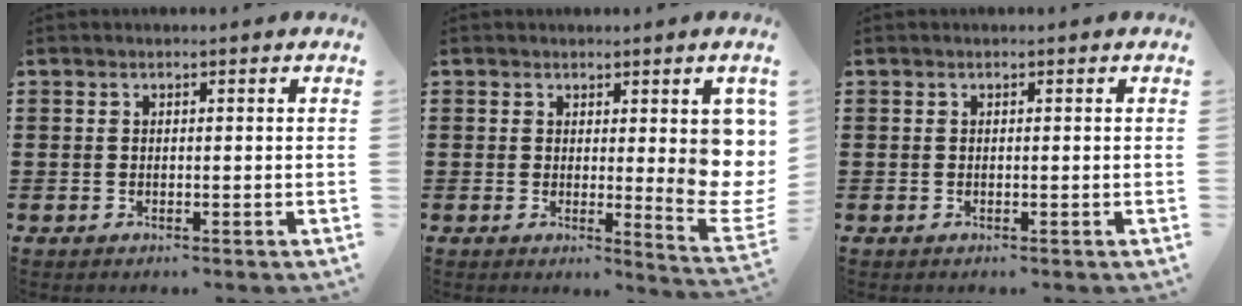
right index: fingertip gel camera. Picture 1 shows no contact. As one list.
[{"total": 6.3, "force": [2.2, 2.2, 5.5], "torque": [-0.059, -0.028, 0.037]}, {"total": 0.0}]